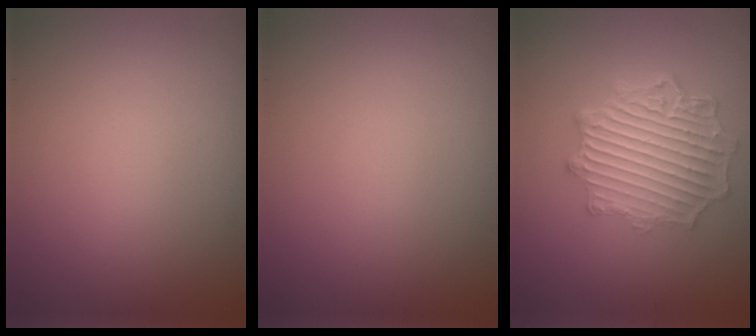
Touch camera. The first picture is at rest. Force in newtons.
{"total": 0.0}
{"total": 7.4, "press": 5.3, "slide": 5.2}